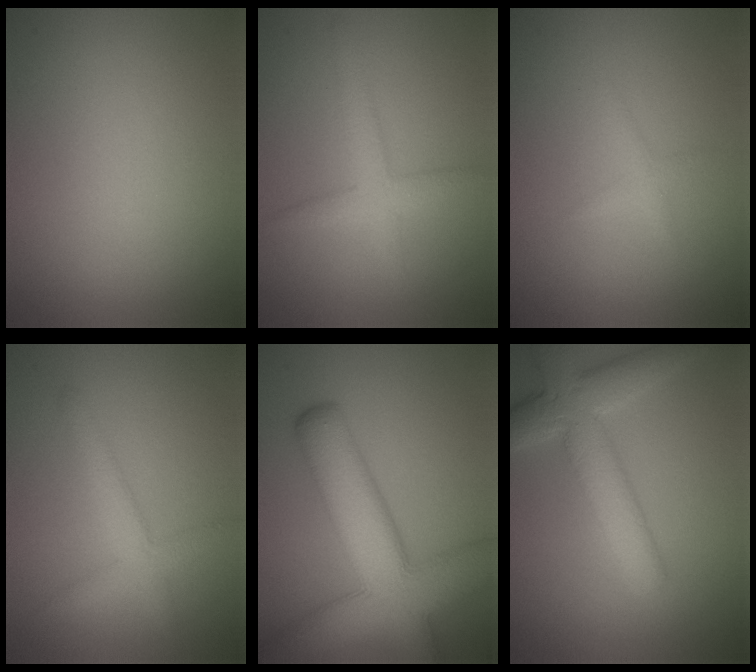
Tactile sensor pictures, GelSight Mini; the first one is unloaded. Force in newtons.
{"total": 2.8, "press": 2.7, "slide": 0.2}
{"total": 0.5, "press": 0.5, "slide": 0.0}
{"total": 2.8, "press": 2.8, "slide": 0.1}
{"total": 10.4, "press": 10.4, "slide": 0.5}
{"total": 5.8, "press": 5.8, "slide": 0.4}